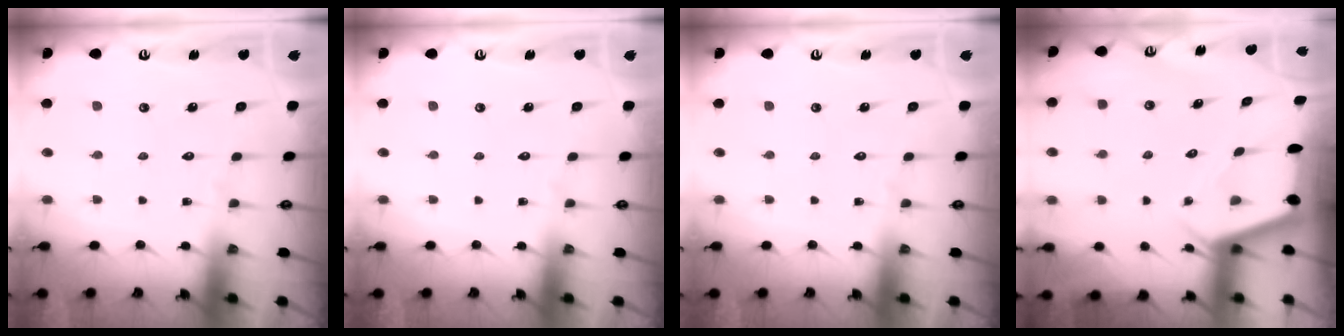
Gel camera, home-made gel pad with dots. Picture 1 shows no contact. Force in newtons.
{"total": 0.0}
{"total": 0.0}
{"total": 2.5, "press": 2.5, "slide": 0.3}